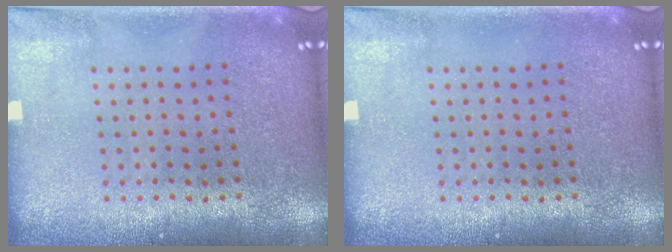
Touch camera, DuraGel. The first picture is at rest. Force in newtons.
{"total": 0.0}